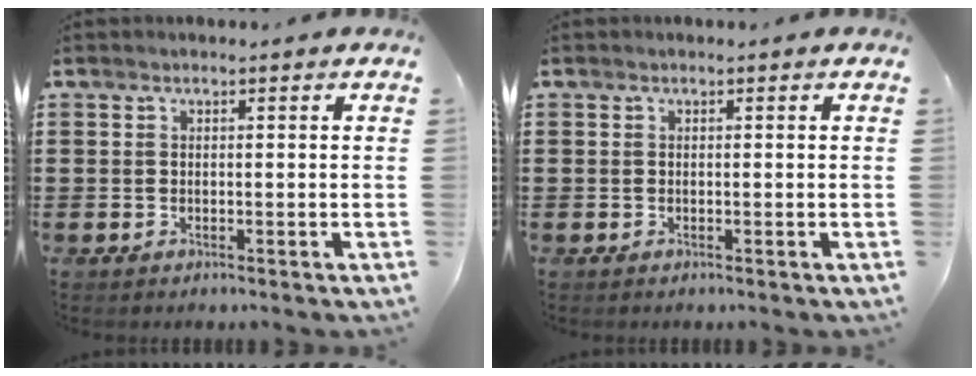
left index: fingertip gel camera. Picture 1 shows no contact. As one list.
[{"total": 0.0}]